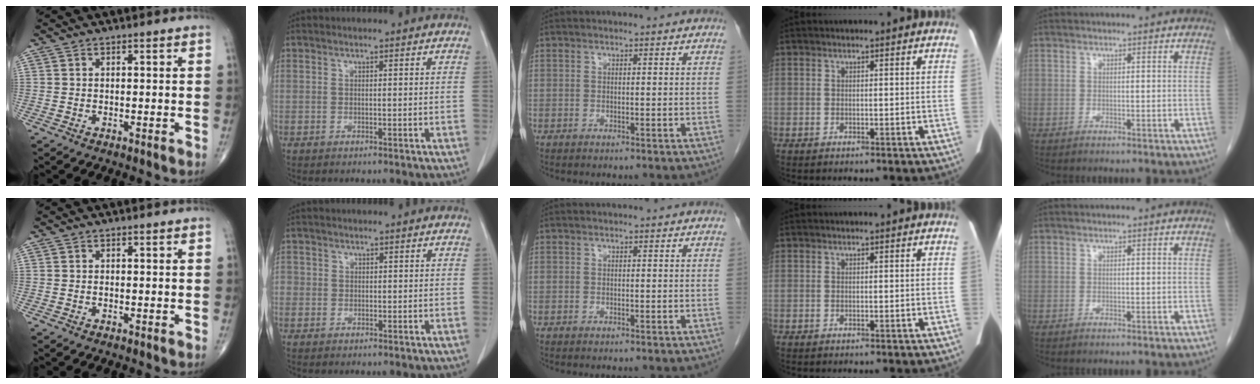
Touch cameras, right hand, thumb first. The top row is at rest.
{"index": {"total": 1.5, "force": [-0.4, 1.4, 0.2], "torque": [0.003, 0.004, -0.011]}}